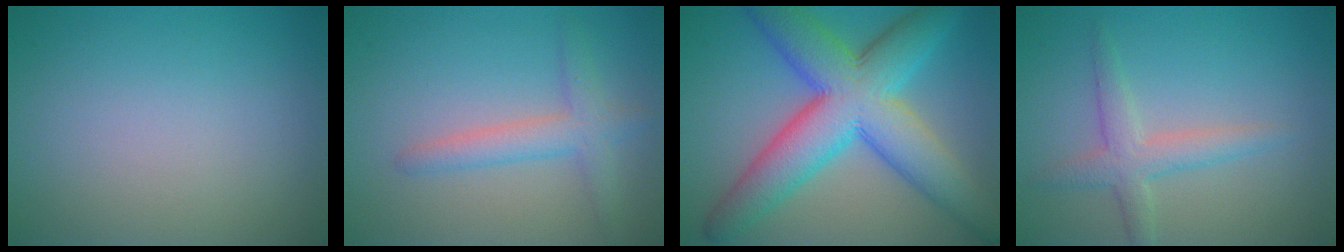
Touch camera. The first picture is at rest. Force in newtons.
{"total": 3.0, "press": 3.0, "slide": 0.1}
{"total": 11.2, "press": 11.2, "slide": 0.2}
{"total": 2.9, "press": 2.9, "slide": 0.1}